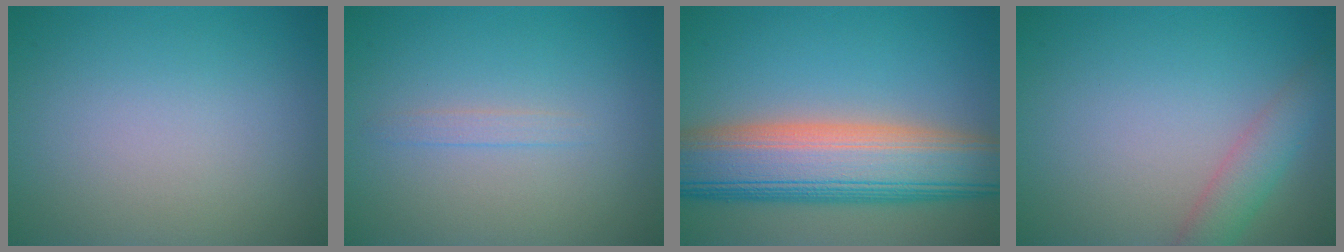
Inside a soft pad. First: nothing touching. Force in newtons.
{"total": 0.8, "press": 0.8, "slide": 0.2}
{"total": 11.6, "press": 11.6, "slide": 0.5}
{"total": 2.8, "press": 2.8, "slide": 0.2}